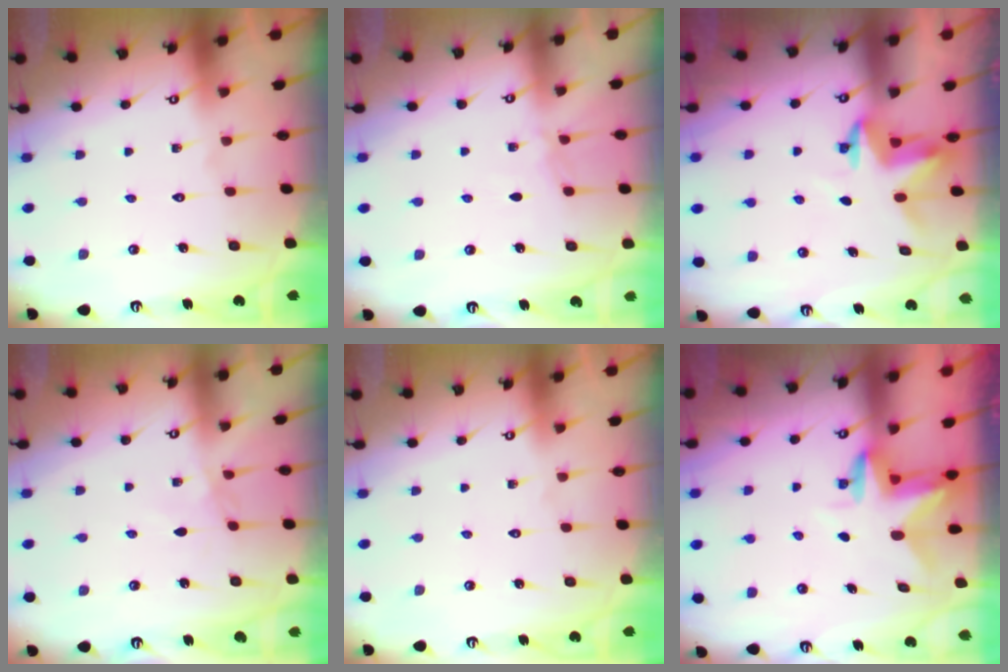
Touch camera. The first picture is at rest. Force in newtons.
{"total": 3.5, "press": 3.5, "slide": 0.5}
{"total": 3.4, "press": 3.4, "slide": 0.2}
{"total": 2.5, "press": 2.5, "slide": 0.5}
{"total": 0.0}
{"total": 3.3, "press": 3.3, "slide": 0.3}